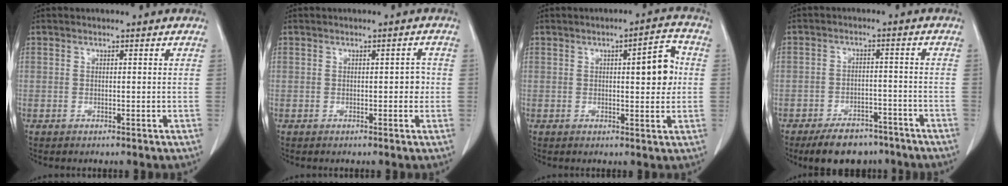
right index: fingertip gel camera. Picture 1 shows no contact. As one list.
[{"total": 1.7, "force": [-0.1, 0.8, 1.4], "torque": [-0.011, 0.005, -0.002]}, {"total": 6.5, "force": [0.8, 1.7, 6.2], "torque": [-0.084, 0.012, 0.012]}, {"total": 8.6, "force": [-6.9, 4.3, 3.0], "torque": [-0.039, 0.005, -0.104]}]